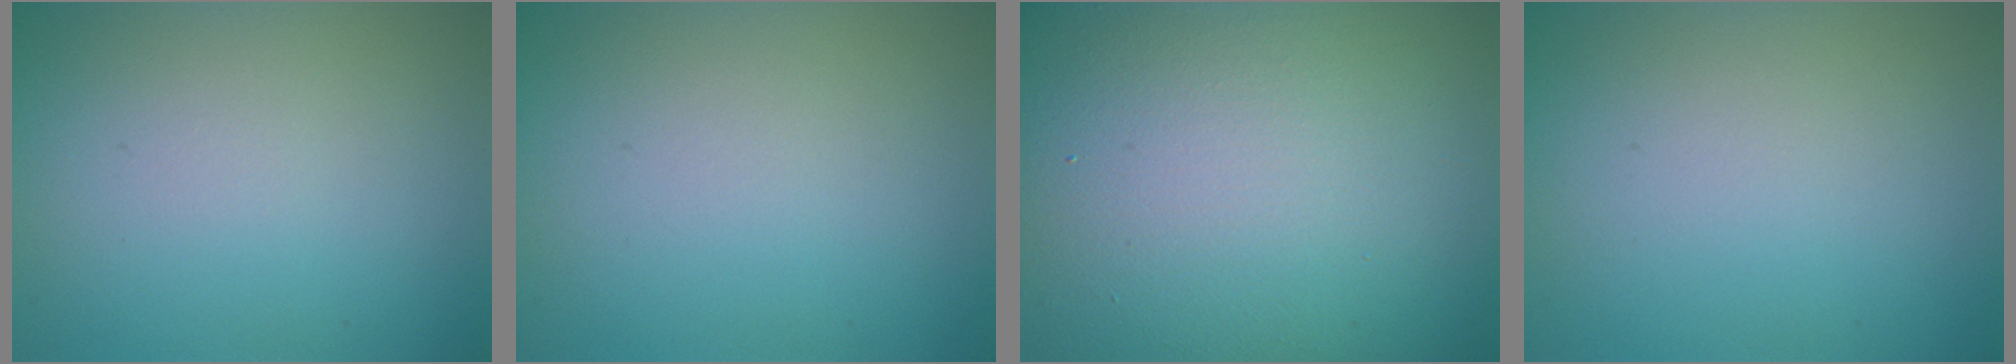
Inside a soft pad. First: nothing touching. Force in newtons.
{"total": 0.0}
{"total": 24.3, "press": 24.3, "slide": 0.8}
{"total": 0.0}